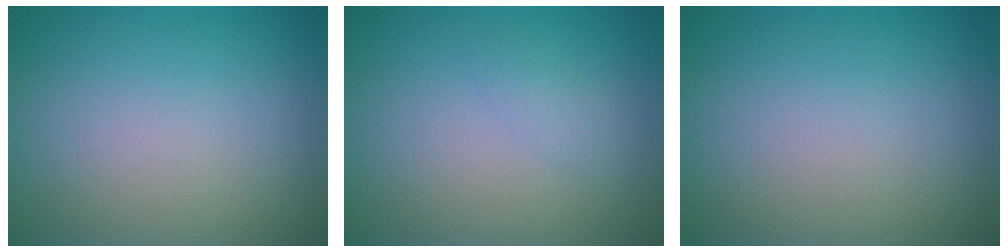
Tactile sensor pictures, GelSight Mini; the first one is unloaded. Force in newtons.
{"total": 1.1, "press": 1.1, "slide": 0.0}
{"total": 0.0}